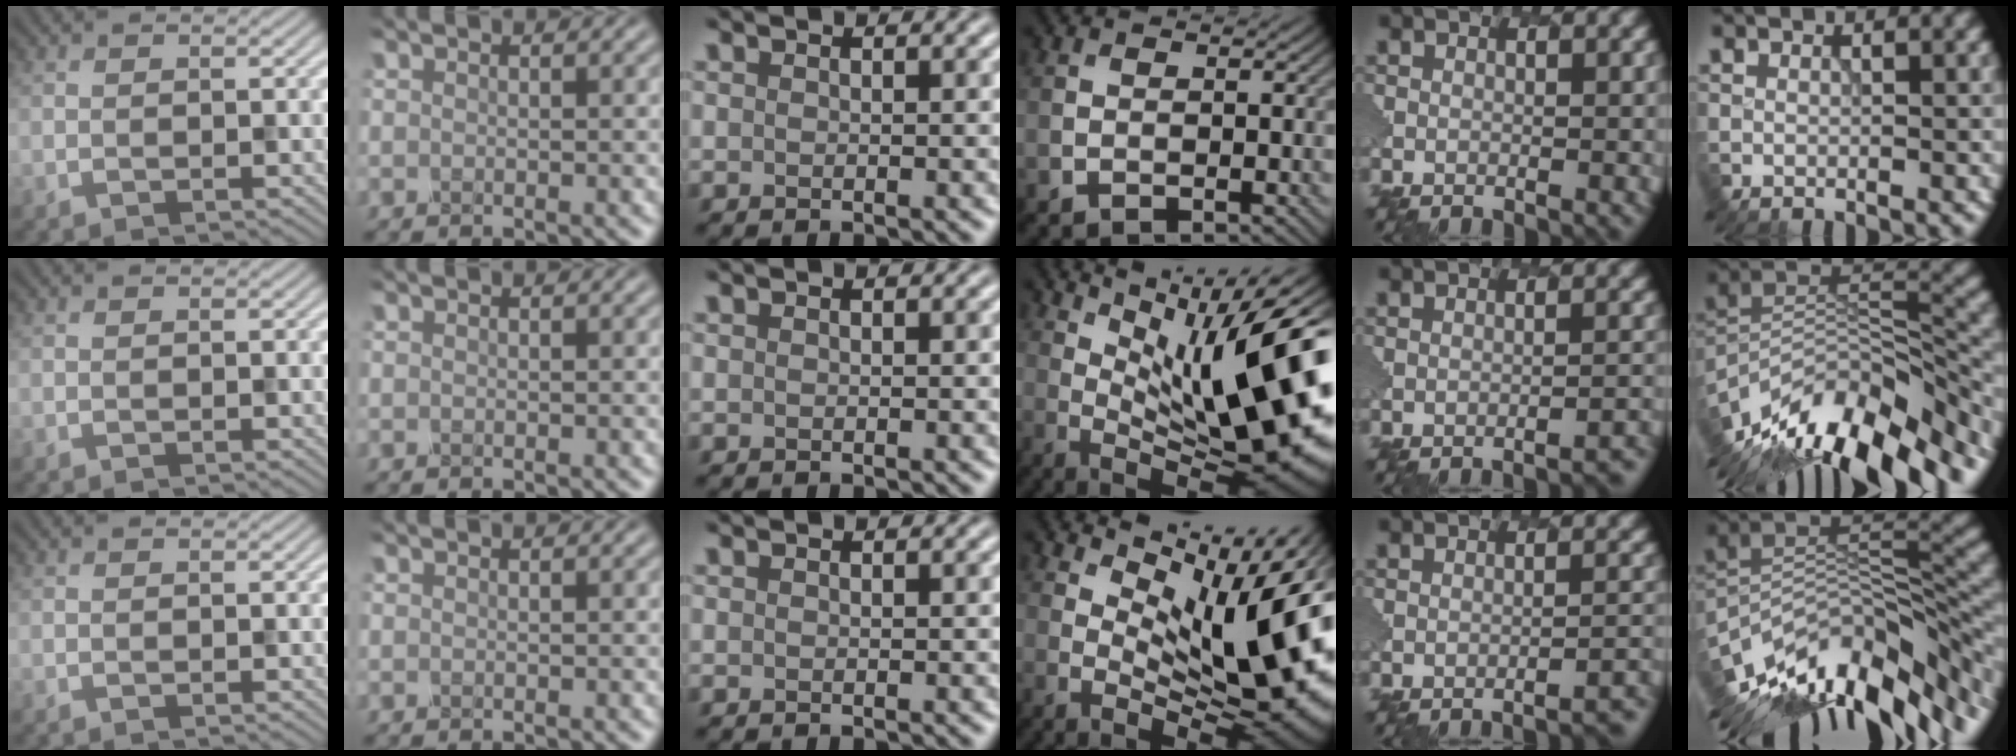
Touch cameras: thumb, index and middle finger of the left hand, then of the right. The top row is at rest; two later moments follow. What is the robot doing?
{"motion": "dispense", "object": "syringe"}